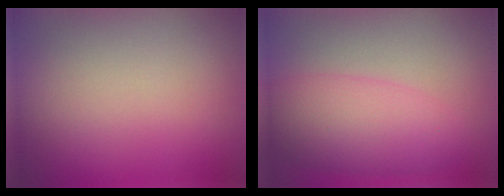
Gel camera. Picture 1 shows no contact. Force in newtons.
{"total": 5.1, "press": 5.1, "slide": 0.2}